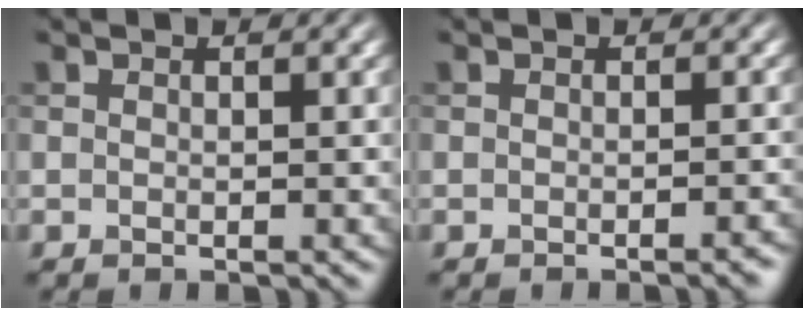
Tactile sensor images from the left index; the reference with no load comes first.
{"total": 1.3, "force": [-0.8, 0.2, 0.9], "torque": [-0.007, 0.001, -0.013]}